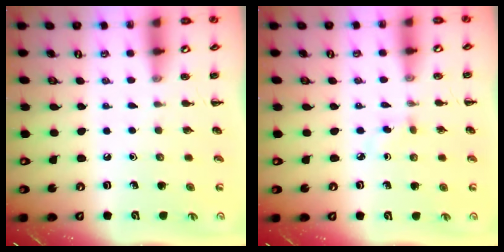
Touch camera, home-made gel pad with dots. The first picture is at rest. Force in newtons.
{"total": 3.0, "press": 2.8, "slide": 1.1}